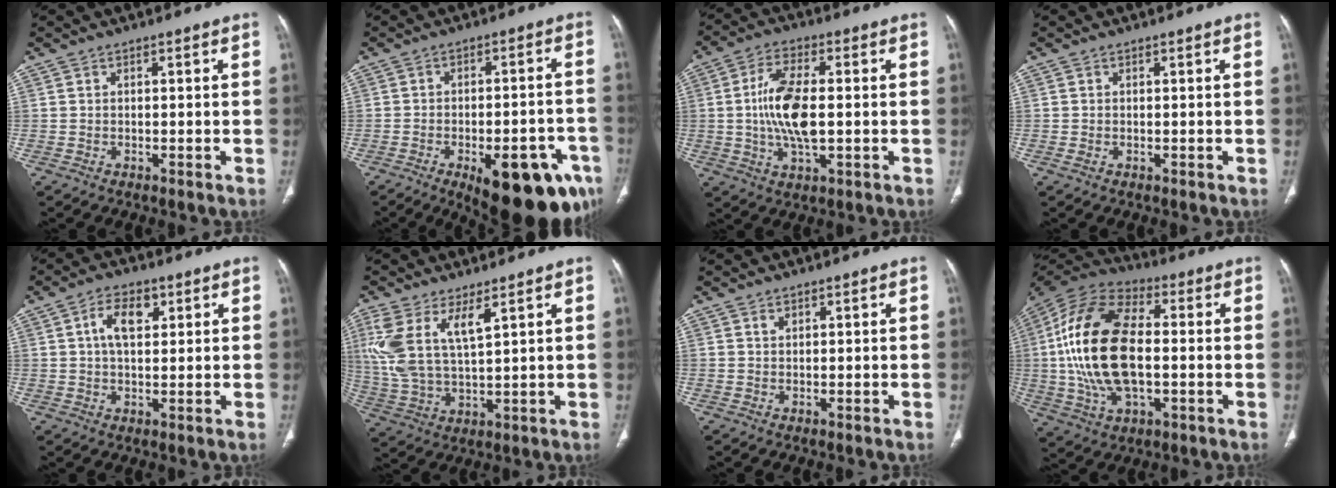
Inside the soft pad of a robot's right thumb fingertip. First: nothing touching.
{"total": 20.6, "force": [-9.8, 7.9, 16.3], "torque": [-0.148, 0.039, -0.119]}
{"total": 11.8, "force": [-0.1, 5.0, 10.6], "torque": [-0.214, 0.002, -0.003]}
{"total": 0.7, "force": [-0.2, 0.4, 0.5], "torque": [-0.014, 0.004, -0.002]}
{"total": 6.4, "force": [2.2, 3.6, 4.8], "torque": [-0.073, 0.002, 0.036]}
{"total": 11.5, "force": [5.4, 4.3, 9.2], "torque": [-0.209, -0.018, 0.119]}
{"total": 0.8, "force": [0.5, 0.5, 0.3], "torque": [-0.001, -0.002, 0.009]}
{"total": 23.0, "force": [-0.1, 12.3, 19.4], "torque": [-0.391, 0.013, -0.003]}